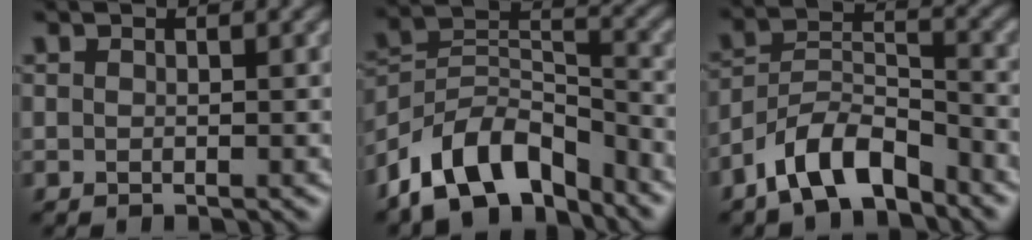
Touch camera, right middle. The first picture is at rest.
{"total": 9.4, "force": [-6.8, 4.5, 4.8], "torque": [-0.068, 0.002, -0.141]}
{"total": 6.6, "force": [-4.7, 2.7, 3.7], "torque": [-0.057, 0.006, -0.094]}